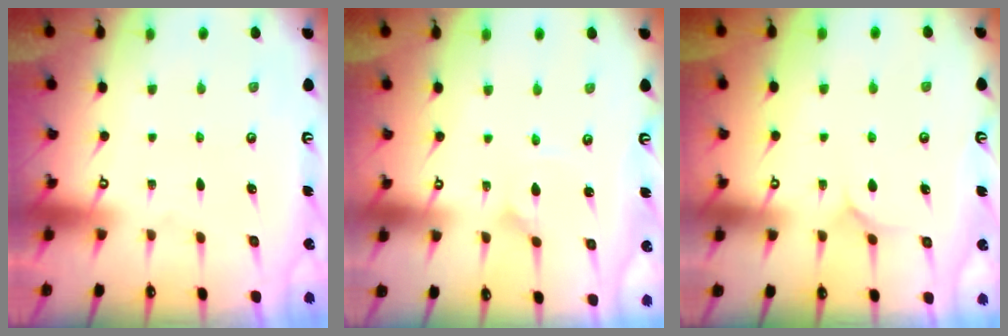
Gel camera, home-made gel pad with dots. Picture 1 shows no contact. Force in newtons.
{"total": 2.1, "press": 2.1, "slide": 0.0}
{"total": 6.3, "press": 6.2, "slide": 0.6}